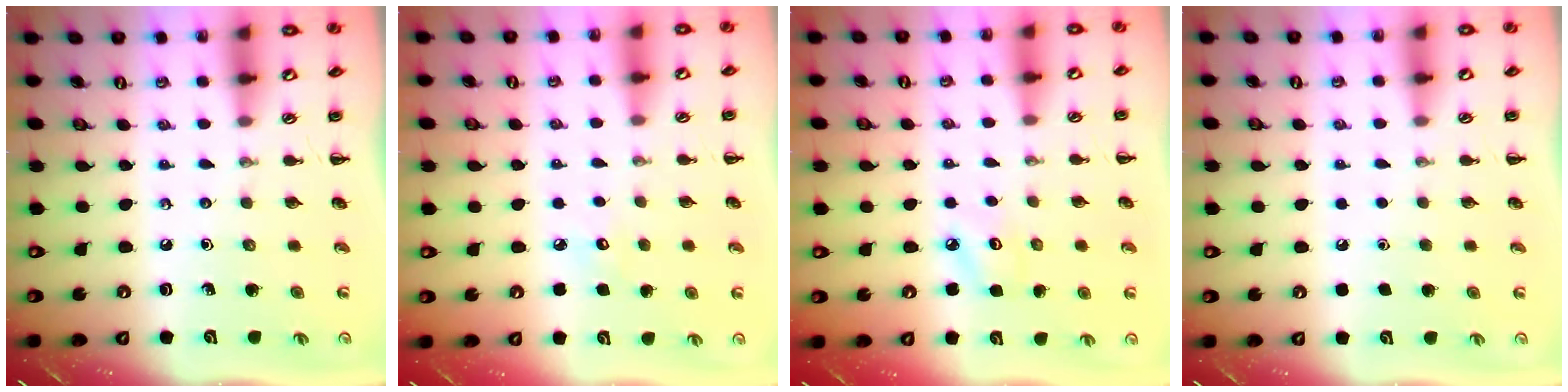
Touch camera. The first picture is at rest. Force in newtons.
{"total": 3.7, "press": 3.5, "slide": 0.9}
{"total": 4.1, "press": 3.9, "slide": 1.1}
{"total": 1.6, "press": 1.6, "slide": 0.1}